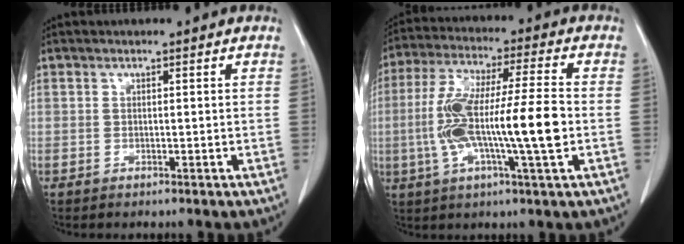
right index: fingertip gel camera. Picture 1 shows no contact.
{"total": 15.3, "force": [-2.1, 0.9, 15.2], "torque": [-0.290, 0.007, -0.040]}